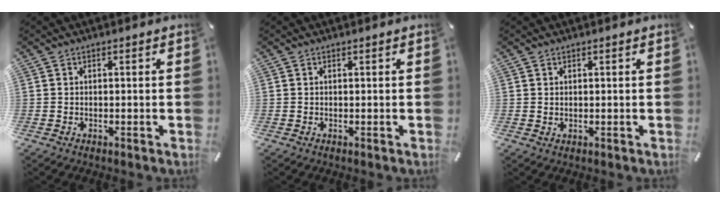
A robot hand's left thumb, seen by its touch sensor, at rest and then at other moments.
{"total": 0.0}
{"total": 0.6, "force": [0.4, 0.2, 0.3], "torque": [-0.004, -0.001, 0.008]}